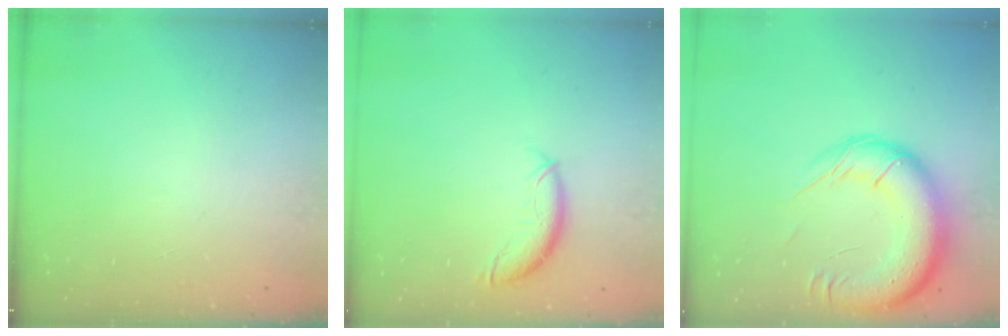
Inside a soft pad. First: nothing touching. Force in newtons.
{"total": 8.2, "press": 8.2, "slide": 0.7}
{"total": 22.3, "press": 21.7, "slide": 5.0}